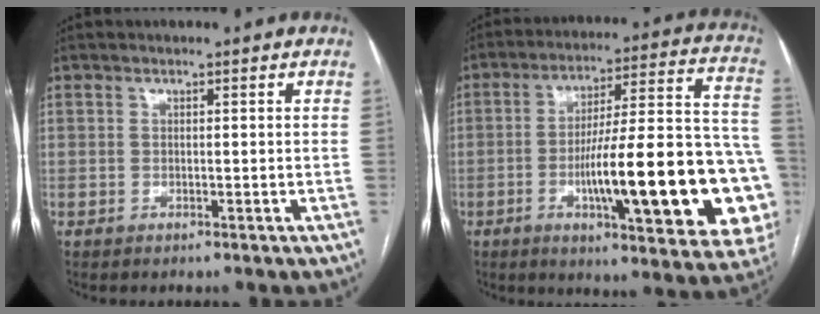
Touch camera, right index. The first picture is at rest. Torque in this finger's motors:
{"motor_torque": [1.47, -0.67, 0.94, 0.21]}